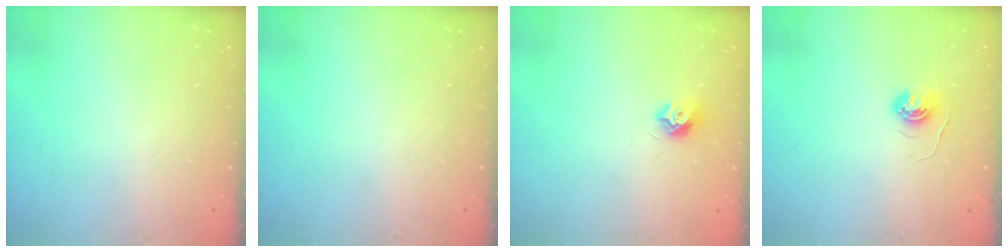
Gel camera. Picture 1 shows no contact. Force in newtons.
{"total": 0.0}
{"total": 7.3, "press": 7.3, "slide": 0.3}
{"total": 5.0, "press": 5.0, "slide": 0.4}